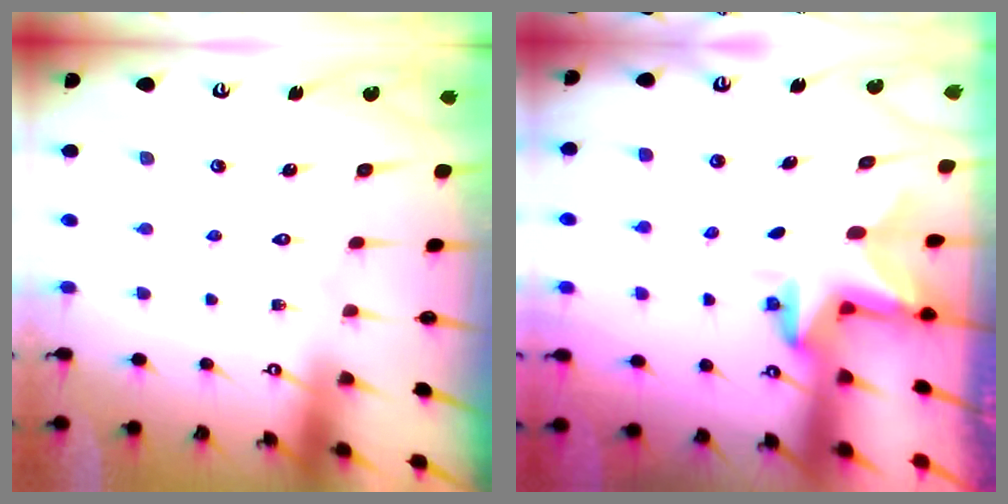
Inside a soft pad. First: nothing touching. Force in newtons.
{"total": 4.0, "press": 4.0, "slide": 0.4}